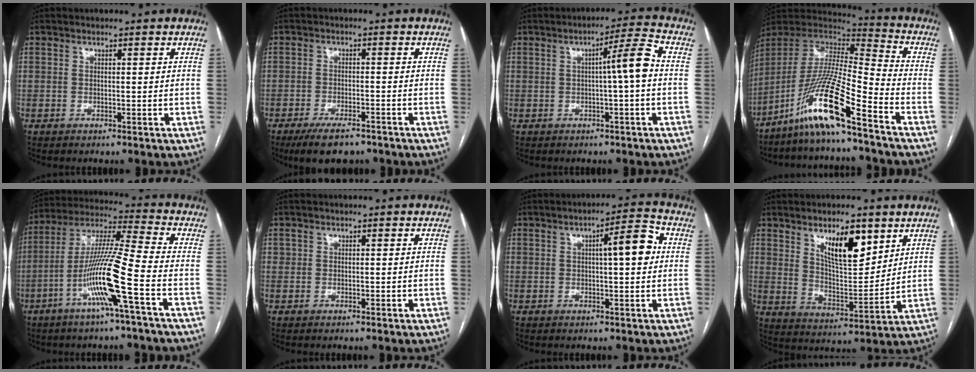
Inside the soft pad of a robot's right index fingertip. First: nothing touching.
{"total": 7.1, "force": [-5.4, 2.5, 3.9], "torque": [-0.066, -0.006, -0.089]}
{"total": 5.7, "force": [-0.1, -0.3, 5.7], "torque": [-0.085, 0.013, -0.003]}
{"total": 16.5, "force": [-10.8, -0.1, 12.5], "torque": [-0.257, -0.014, -0.206]}
{"total": 13.7, "force": [-5.1, -1.0, 12.6], "torque": [-0.249, 0.001, -0.103]}
{"total": 0.9, "force": [0.2, 0.8, 0.3], "torque": [-0.004, 0.005, 0.005]}
{"total": 7.0, "force": [1.2, 1.3, 6.8], "torque": [-0.097, 0.018, 0.014]}
{"total": 11.0, "force": [6.2, 3.5, 8.4], "torque": [-0.145, -0.004, 0.115]}